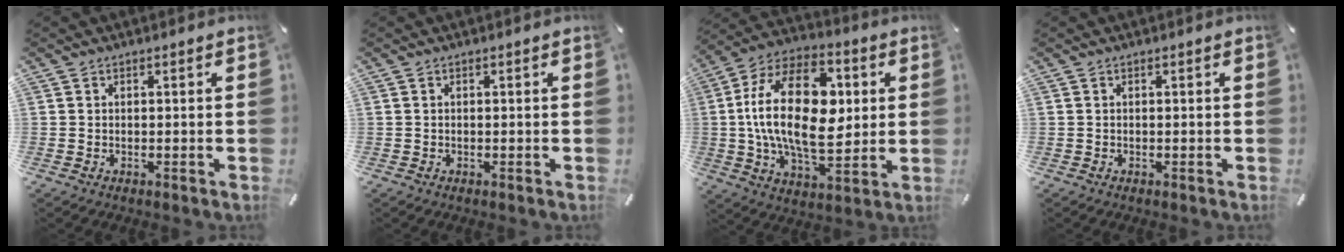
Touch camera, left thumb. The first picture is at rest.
{"total": 0.0}
{"total": 23.9, "force": [2.0, 14.1, 19.2], "torque": [-0.375, 0.004, 0.026]}
{"total": 0.0}